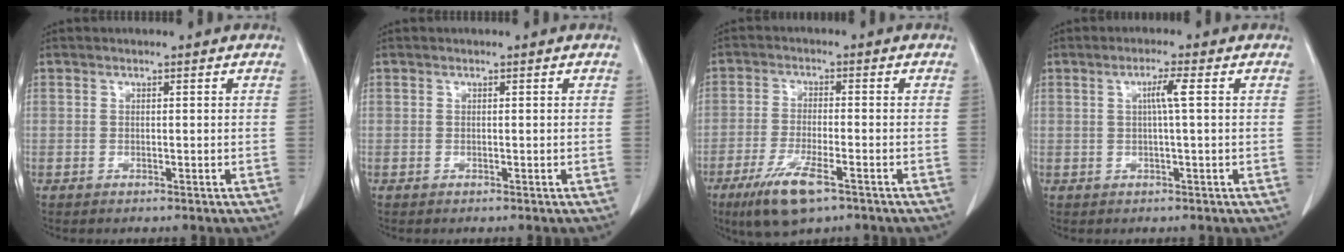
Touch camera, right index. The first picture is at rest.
{"total": 0.0}
{"total": 8.2, "force": [-4.9, 1.7, 6.4], "torque": [-0.129, -0.020, -0.081]}
{"total": 2.8, "force": [0.5, -0.4, 2.8], "torque": [-0.052, 0.001, 0.008]}